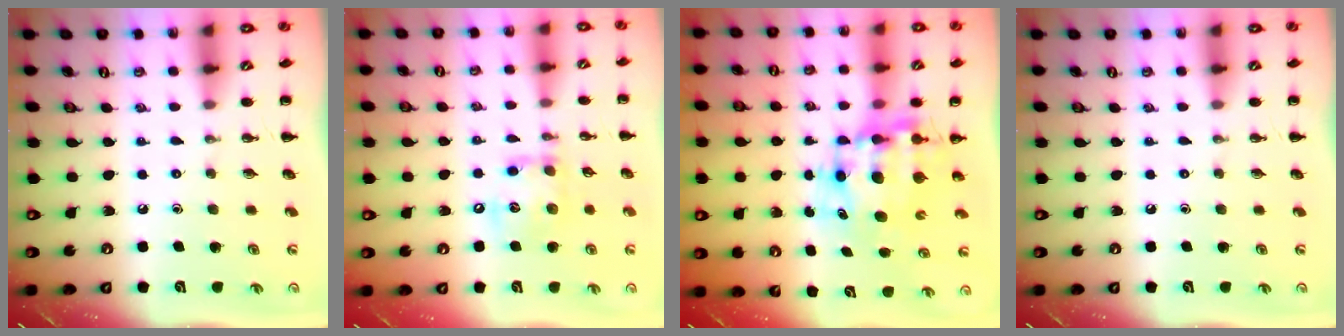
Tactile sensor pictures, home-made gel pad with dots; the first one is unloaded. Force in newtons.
{"total": 12.3, "press": 12.2, "slide": 1.9}
{"total": 9.0, "press": 8.6, "slide": 2.6}
{"total": 0.0}